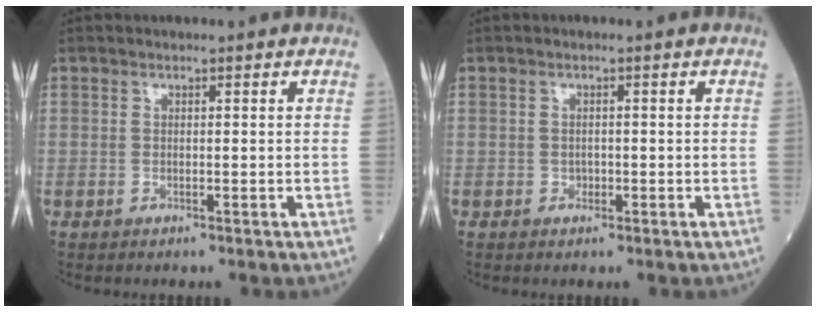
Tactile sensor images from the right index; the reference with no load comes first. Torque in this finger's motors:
{"motor_torque": [-0.06, -0.05, -0.04, 0.01]}